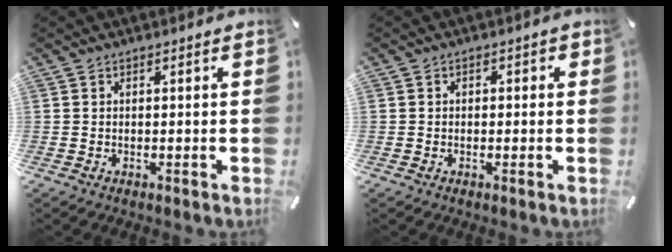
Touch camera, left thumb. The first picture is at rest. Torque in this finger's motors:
{"motor_torque": [-0.10, -0.05, 0.05, 0.11, -0.03]}